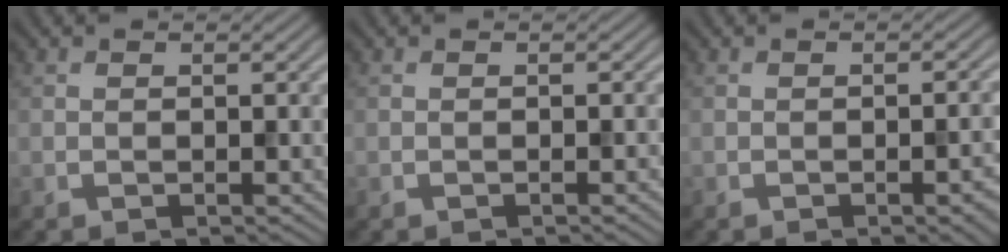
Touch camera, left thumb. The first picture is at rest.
{"total": 0.7, "force": [-0.3, 0.0, 0.6], "torque": [-0.007, 0.002, -0.005]}
{"total": 3.5, "force": [-1.2, 0.9, 3.2], "torque": [-0.037, 0.000, -0.015]}